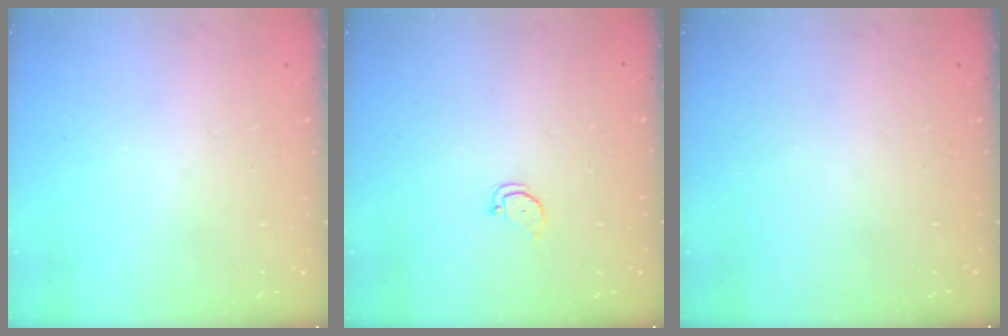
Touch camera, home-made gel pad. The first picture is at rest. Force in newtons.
{"total": 2.2, "press": 2.2, "slide": 0.2}
{"total": 0.0}